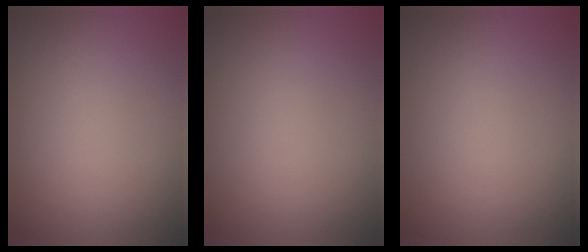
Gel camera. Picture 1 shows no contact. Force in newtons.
{"total": 0.0}
{"total": 0.0}